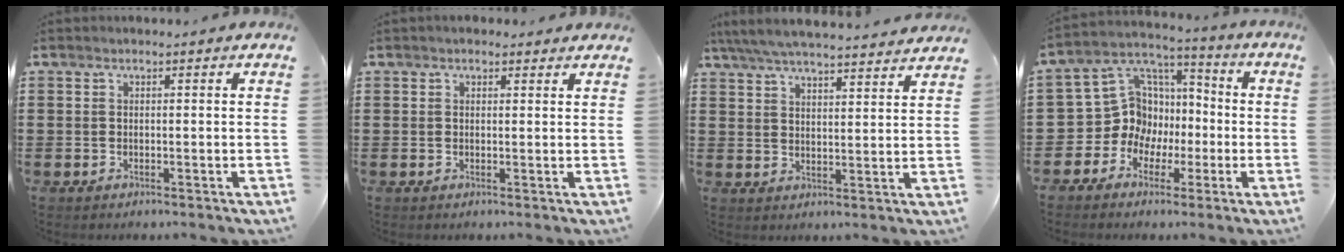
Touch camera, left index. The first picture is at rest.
{"total": 1.3, "force": [1.1, 0.6, 0.4], "torque": [-0.009, 0.006, 0.020]}
{"total": 5.8, "force": [5.5, 0.0, 1.7], "torque": [-0.053, -0.027, 0.098]}
{"total": 9.9, "force": [-1.7, 9.4, 2.4], "torque": [-0.097, -0.004, -0.029]}